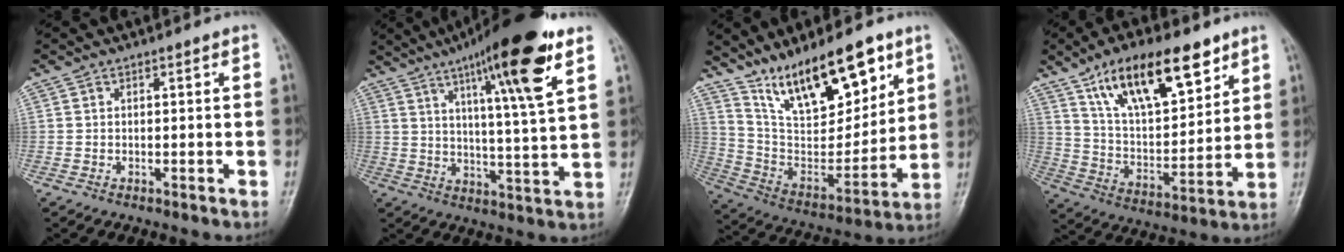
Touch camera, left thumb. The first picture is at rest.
{"total": 18.4, "force": [10.0, 2.3, 15.2], "torque": [-0.228, -0.037, 0.153]}
{"total": 20.2, "force": [12.9, 7.8, 13.5], "torque": [-0.177, -0.066, 0.240]}
{"total": 19.8, "force": [11.7, 8.2, 13.6], "torque": [-0.186, -0.044, 0.211]}